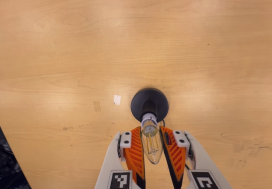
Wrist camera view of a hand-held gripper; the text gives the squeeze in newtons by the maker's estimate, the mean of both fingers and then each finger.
{"total": 10.5, "left": 10.6, "right": 10.5}